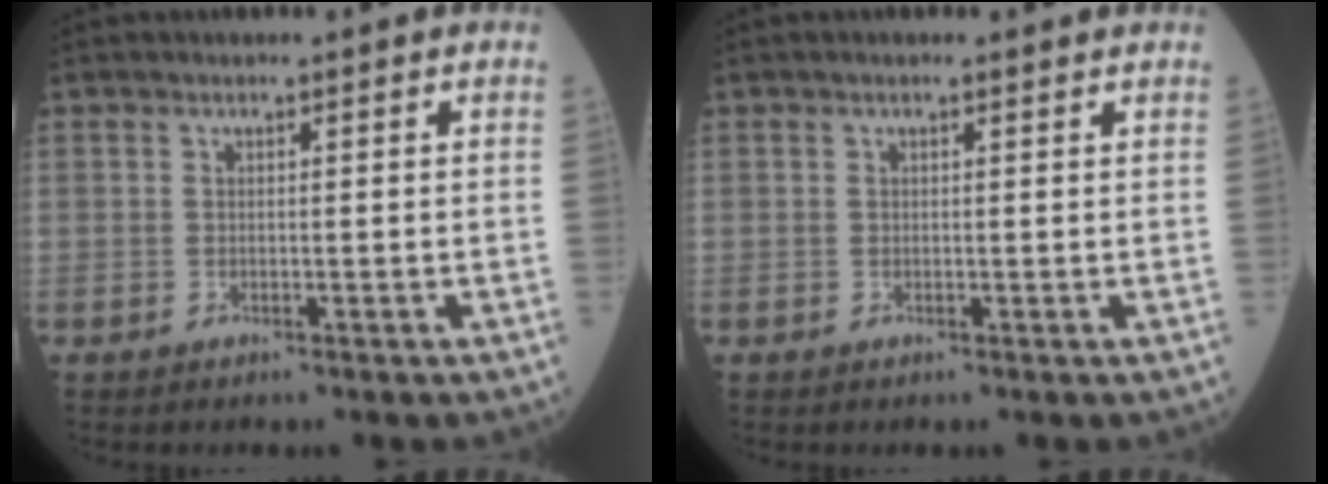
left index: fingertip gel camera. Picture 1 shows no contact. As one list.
[{"total": 1.3, "force": [1.2, 0.1, 0.5], "torque": [-0.012, 0.007, 0.015]}]